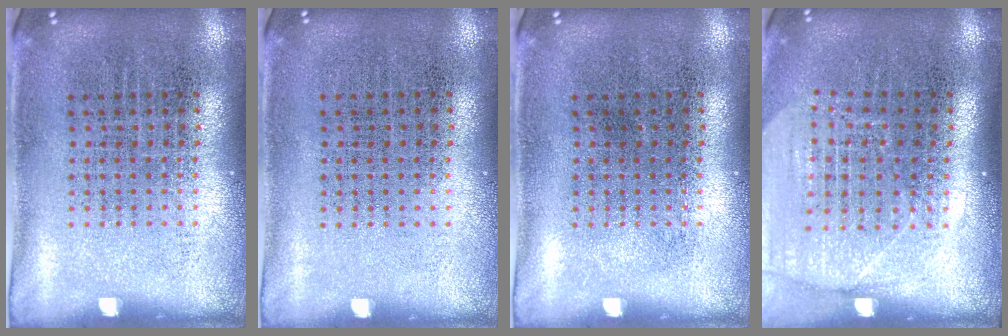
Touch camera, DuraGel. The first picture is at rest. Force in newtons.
{"total": 0.0}
{"total": 0.0}
{"total": 1.8, "press": 1.6, "slide": 0.8}